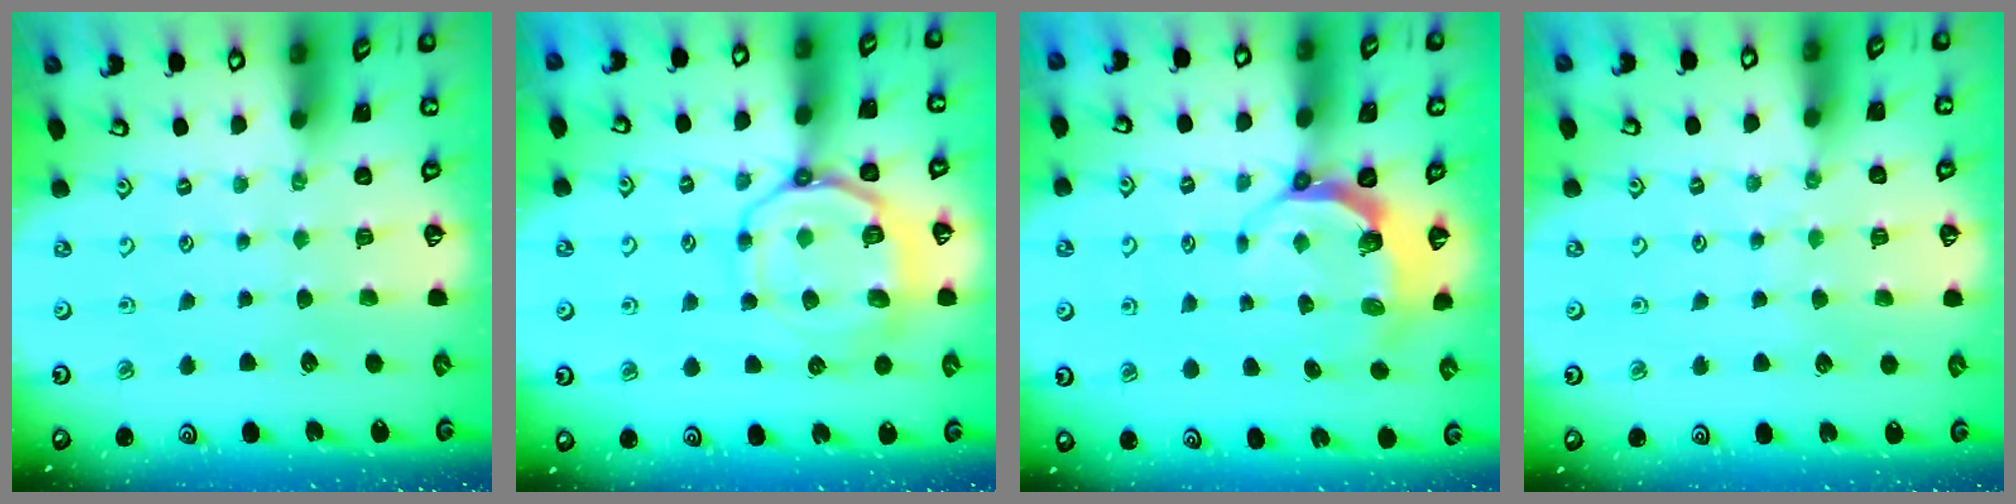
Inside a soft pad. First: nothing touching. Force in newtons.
{"total": 12.6, "press": 12.5, "slide": 1.4}
{"total": 5.7, "press": 4.6, "slide": 3.3}
{"total": 2.6, "press": 2.6, "slide": 0.3}